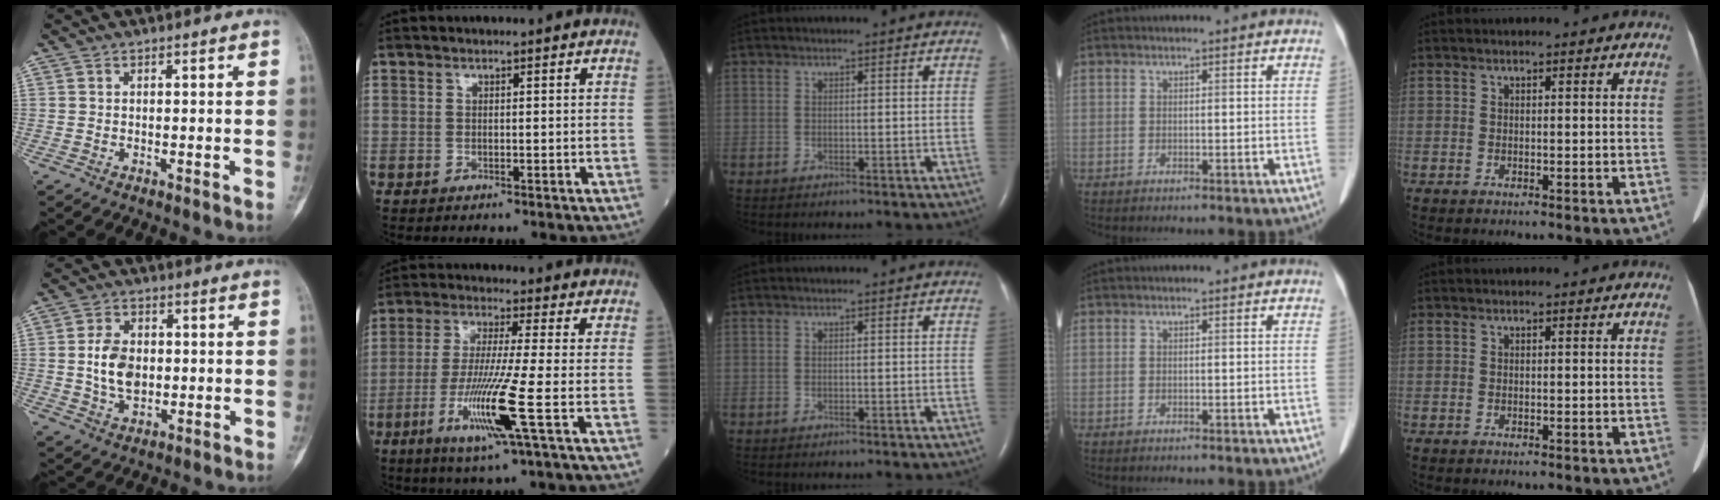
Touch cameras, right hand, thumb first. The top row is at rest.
{"thumb": {"total": 4.6, "force": [0.0, 3.4, 3.1], "torque": [-0.044, 0.002, 0.000]}, "index": {"total": 4.2, "force": [-0.9, -0.9, 4.0], "torque": [-0.084, -0.013, -0.018]}}